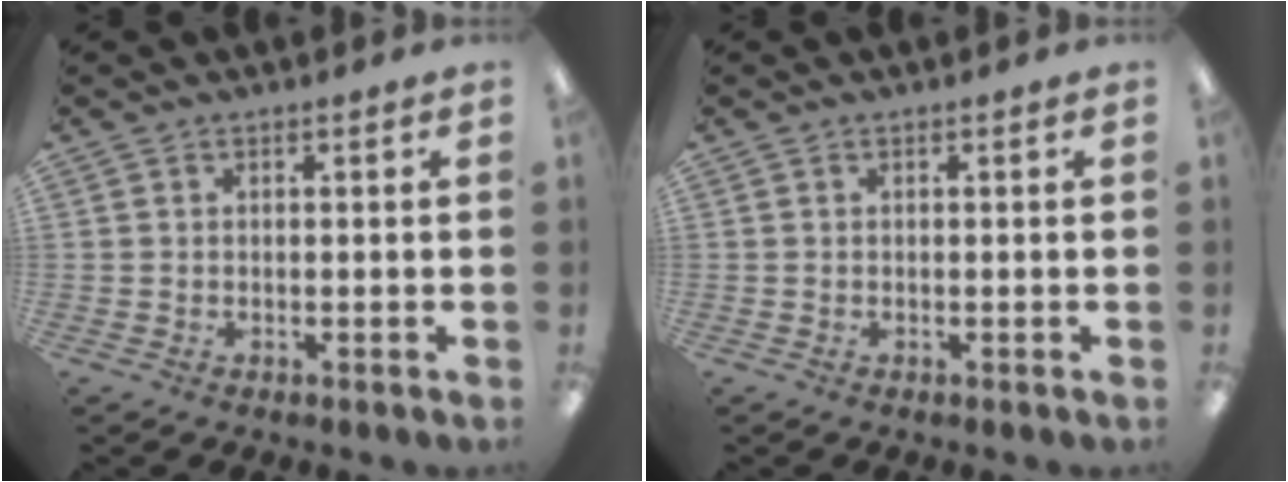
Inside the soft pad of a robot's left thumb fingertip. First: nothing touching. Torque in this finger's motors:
{"motor_torque": [0.00, 0.00, 0.00, 0.00, 0.00]}